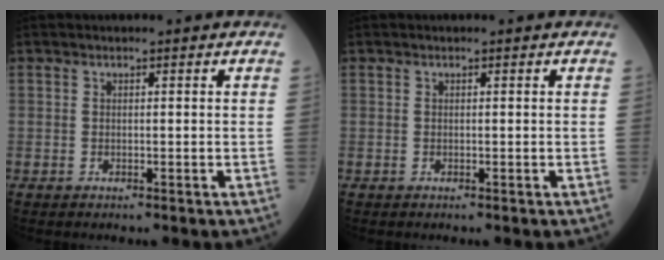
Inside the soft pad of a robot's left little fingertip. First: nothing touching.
{"total": 0.0}